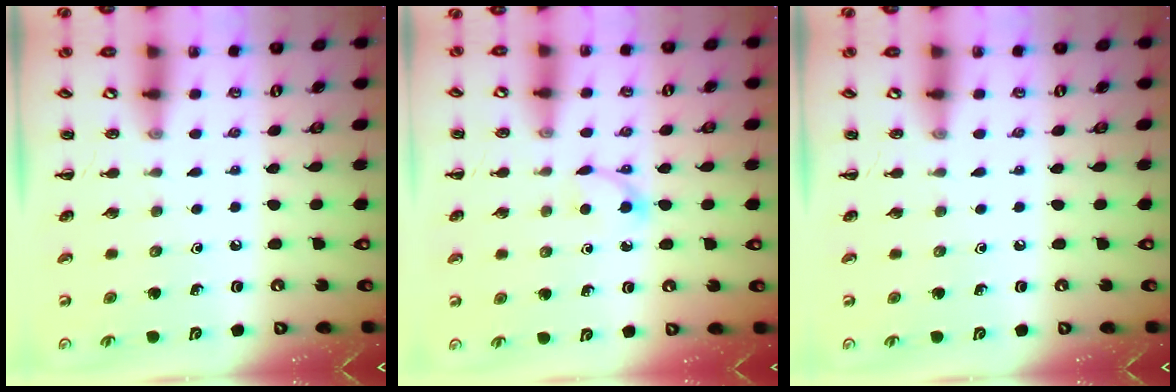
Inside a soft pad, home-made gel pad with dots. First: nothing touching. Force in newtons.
{"total": 3.4, "press": 3.3, "slide": 1.0}
{"total": 0.0}